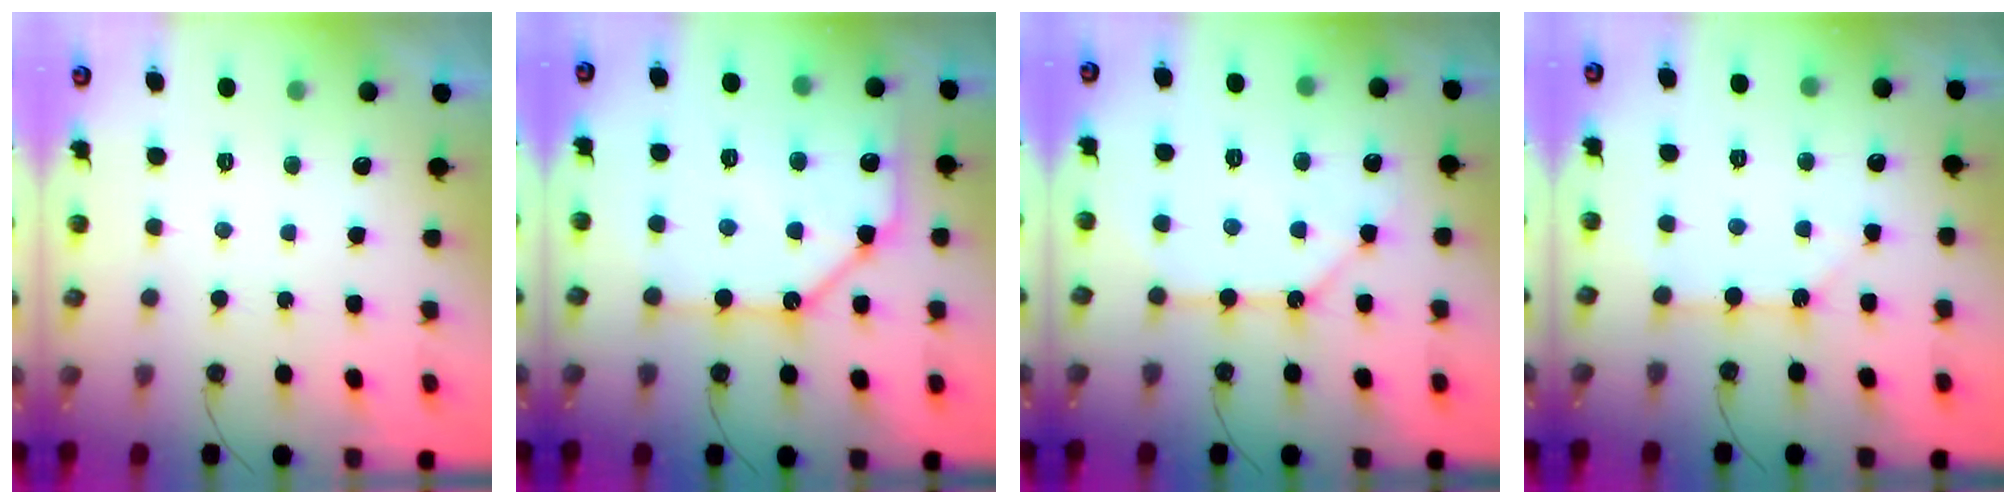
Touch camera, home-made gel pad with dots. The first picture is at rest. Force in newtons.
{"total": 16.5, "press": 16.4, "slide": 1.9}
{"total": 12.0, "press": 11.9, "slide": 1.3}
{"total": 2.7, "press": 2.6, "slide": 0.3}